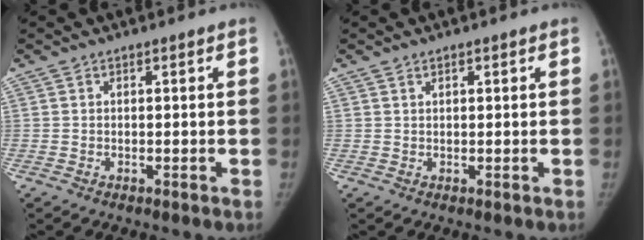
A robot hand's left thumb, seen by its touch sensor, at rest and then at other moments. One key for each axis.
{"total": 0.7, "fx": 0.5, "fy": 0.3, "fz": 0.4, "tx": -0.002, "ty": -0.002, "tz": 0.007}